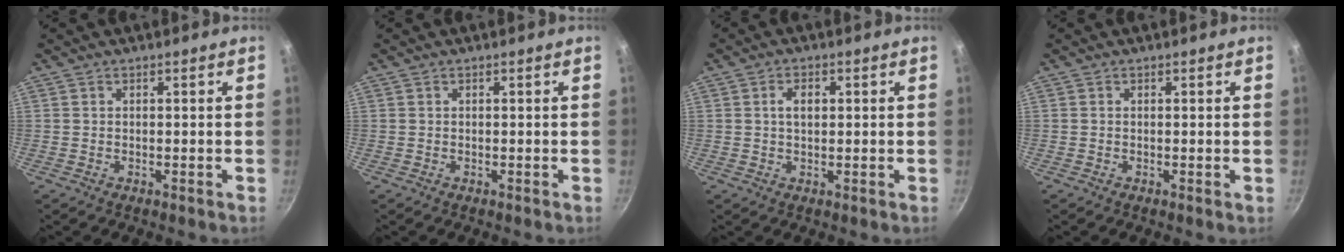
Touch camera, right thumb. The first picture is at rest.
{"total": 0.0}
{"total": 3.3, "force": [0.7, 2.0, 2.5], "torque": [-0.034, 0.006, 0.010]}
{"total": 0.0}